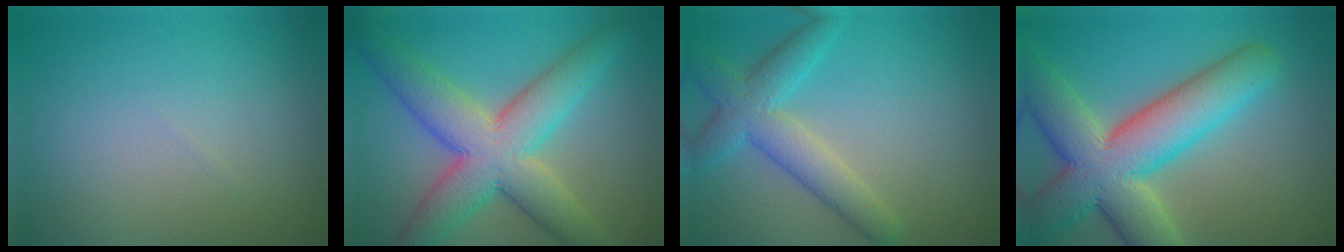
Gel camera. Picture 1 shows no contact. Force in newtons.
{"total": 9.2, "press": 9.2, "slide": 0.4}
{"total": 5.1, "press": 5.1, "slide": 0.2}
{"total": 11.8, "press": 11.7, "slide": 1.3}